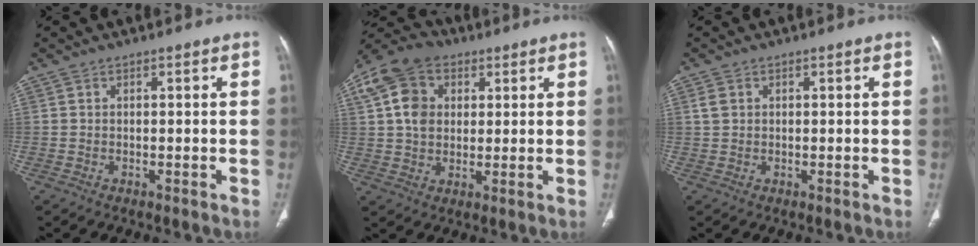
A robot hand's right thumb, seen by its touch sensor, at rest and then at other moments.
{"total": 12.0, "force": [3.3, 9.3, 6.9], "torque": [-0.127, 0.010, 0.054]}
{"total": 1.9, "force": [0.7, 1.5, 1.0], "torque": [-0.015, 0.001, 0.017]}